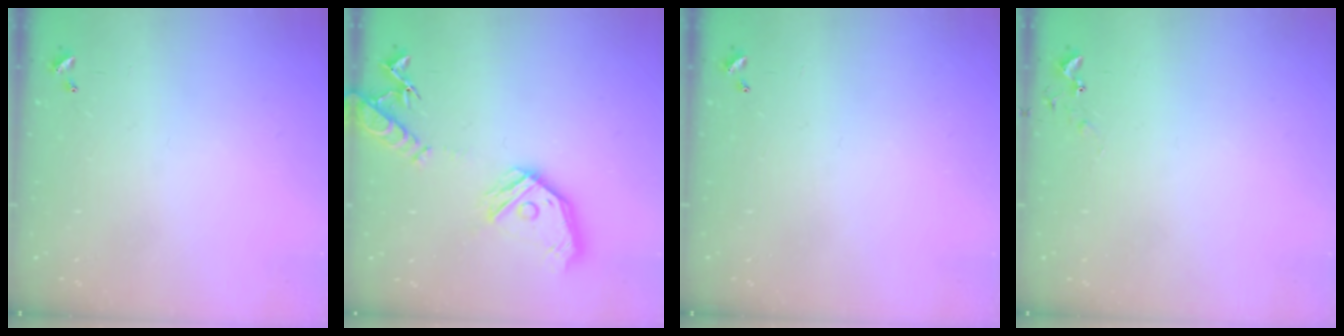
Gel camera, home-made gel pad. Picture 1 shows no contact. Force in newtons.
{"total": 17.1, "press": 16.9, "slide": 2.2}
{"total": 0.0}
{"total": 5.0, "press": 5.0, "slide": 0.5}